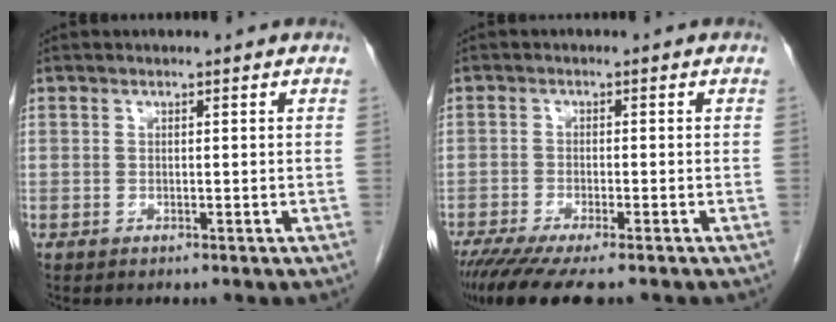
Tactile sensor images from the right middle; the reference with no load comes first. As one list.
[{"total": 9.3, "force": [-7.3, 1.2, 5.7], "torque": [-0.086, -0.019, -0.118]}]